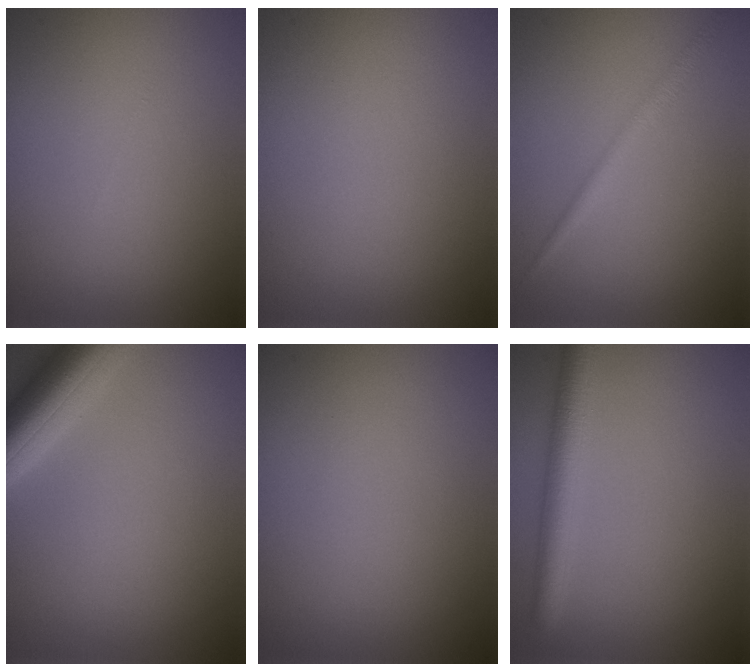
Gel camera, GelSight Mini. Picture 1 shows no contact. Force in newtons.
{"total": 0.0}
{"total": 1.7, "press": 1.7, "slide": 0.1}
{"total": 6.6, "press": 6.5, "slide": 0.5}
{"total": 0.0}
{"total": 4.1, "press": 4.1, "slide": 0.3}